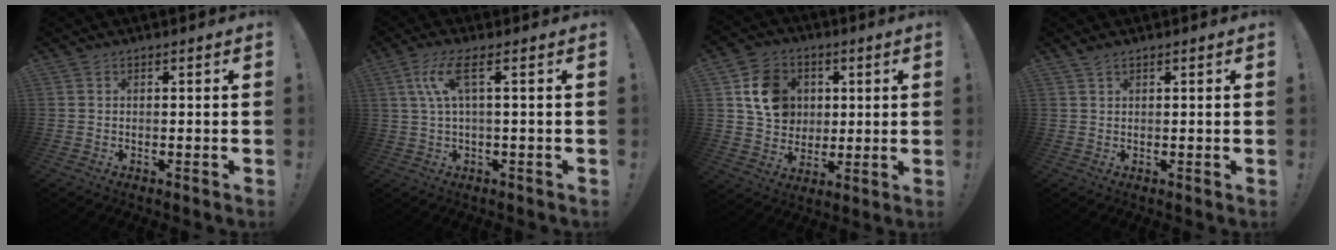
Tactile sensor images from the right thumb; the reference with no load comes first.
{"total": 7.8, "force": [2.3, 1.5, 7.3], "torque": [-0.144, 0.003, 0.042]}
{"total": 13.4, "force": [3.7, 11.6, 5.7], "torque": [-0.078, 0.000, 0.079]}
{"total": 1.5, "force": [1.1, 0.3, 1.0], "torque": [-0.024, 0.002, 0.021]}